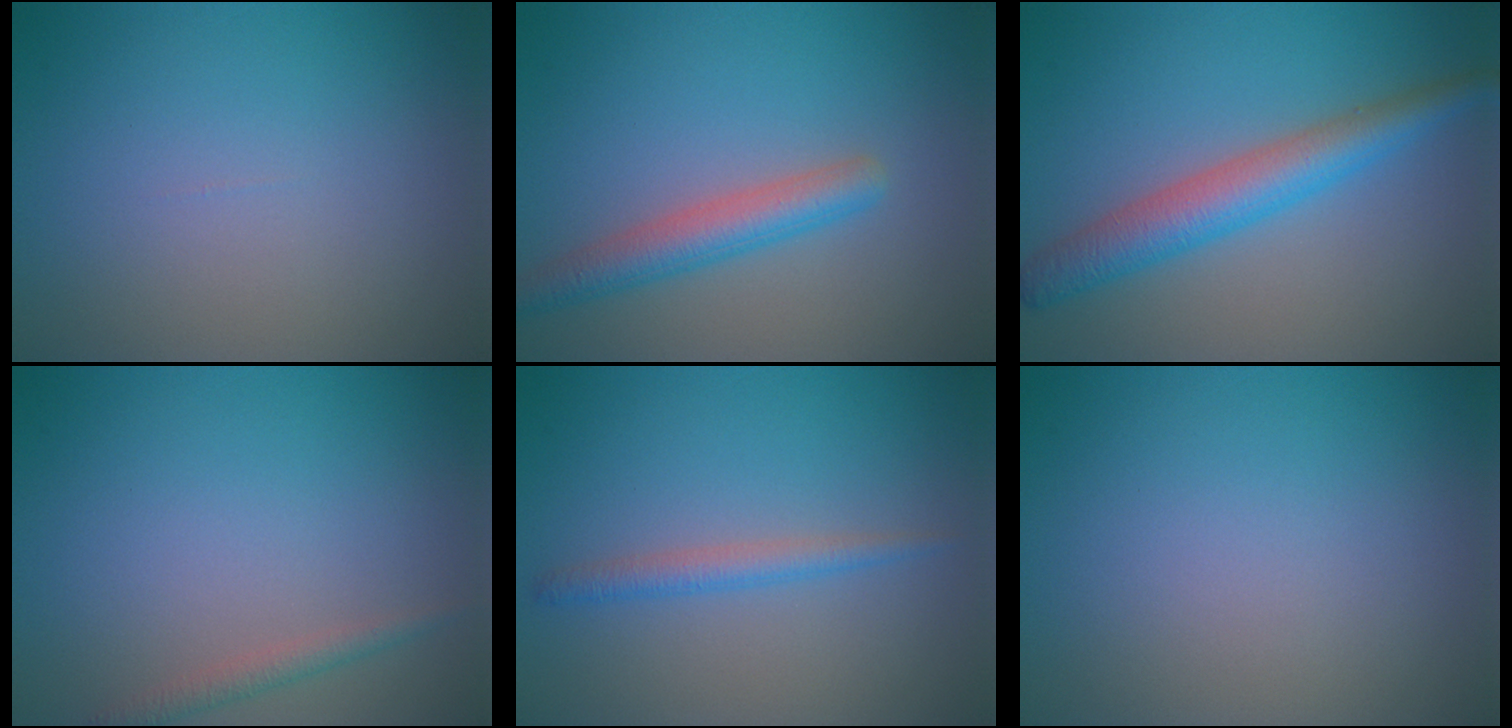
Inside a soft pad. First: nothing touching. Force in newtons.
{"total": 3.5, "press": 3.5, "slide": 0.2}
{"total": 4.7, "press": 4.7, "slide": 0.1}
{"total": 1.4, "press": 1.4, "slide": 0.0}
{"total": 1.7, "press": 1.7, "slide": 0.1}
{"total": 0.0}